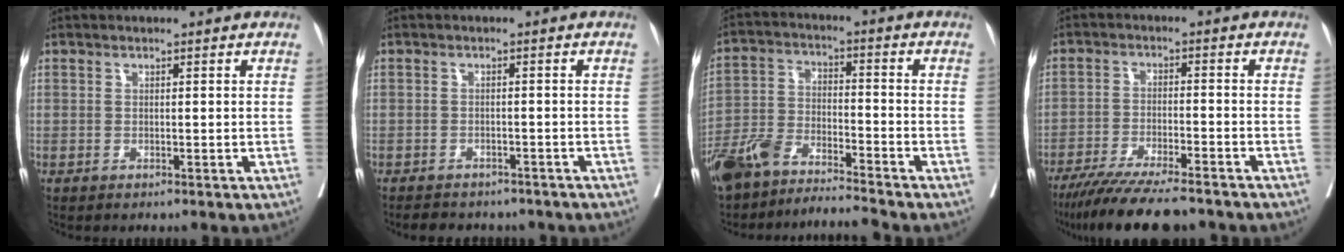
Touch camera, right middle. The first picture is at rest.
{"total": 8.0, "force": [-7.0, 3.0, 2.4], "torque": [-0.036, 0.004, -0.081]}
{"total": 9.1, "force": [-8.5, 0.5, 3.2], "torque": [-0.073, 0.007, -0.162]}
{"total": 13.1, "force": [-11.1, 1.2, 6.9], "torque": [-0.105, -0.029, -0.175]}